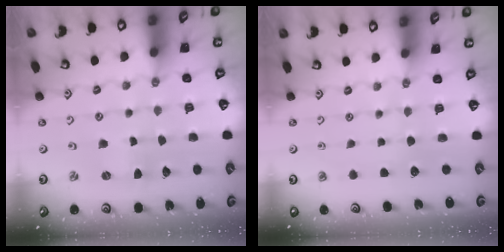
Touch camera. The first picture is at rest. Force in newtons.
{"total": 0.0}